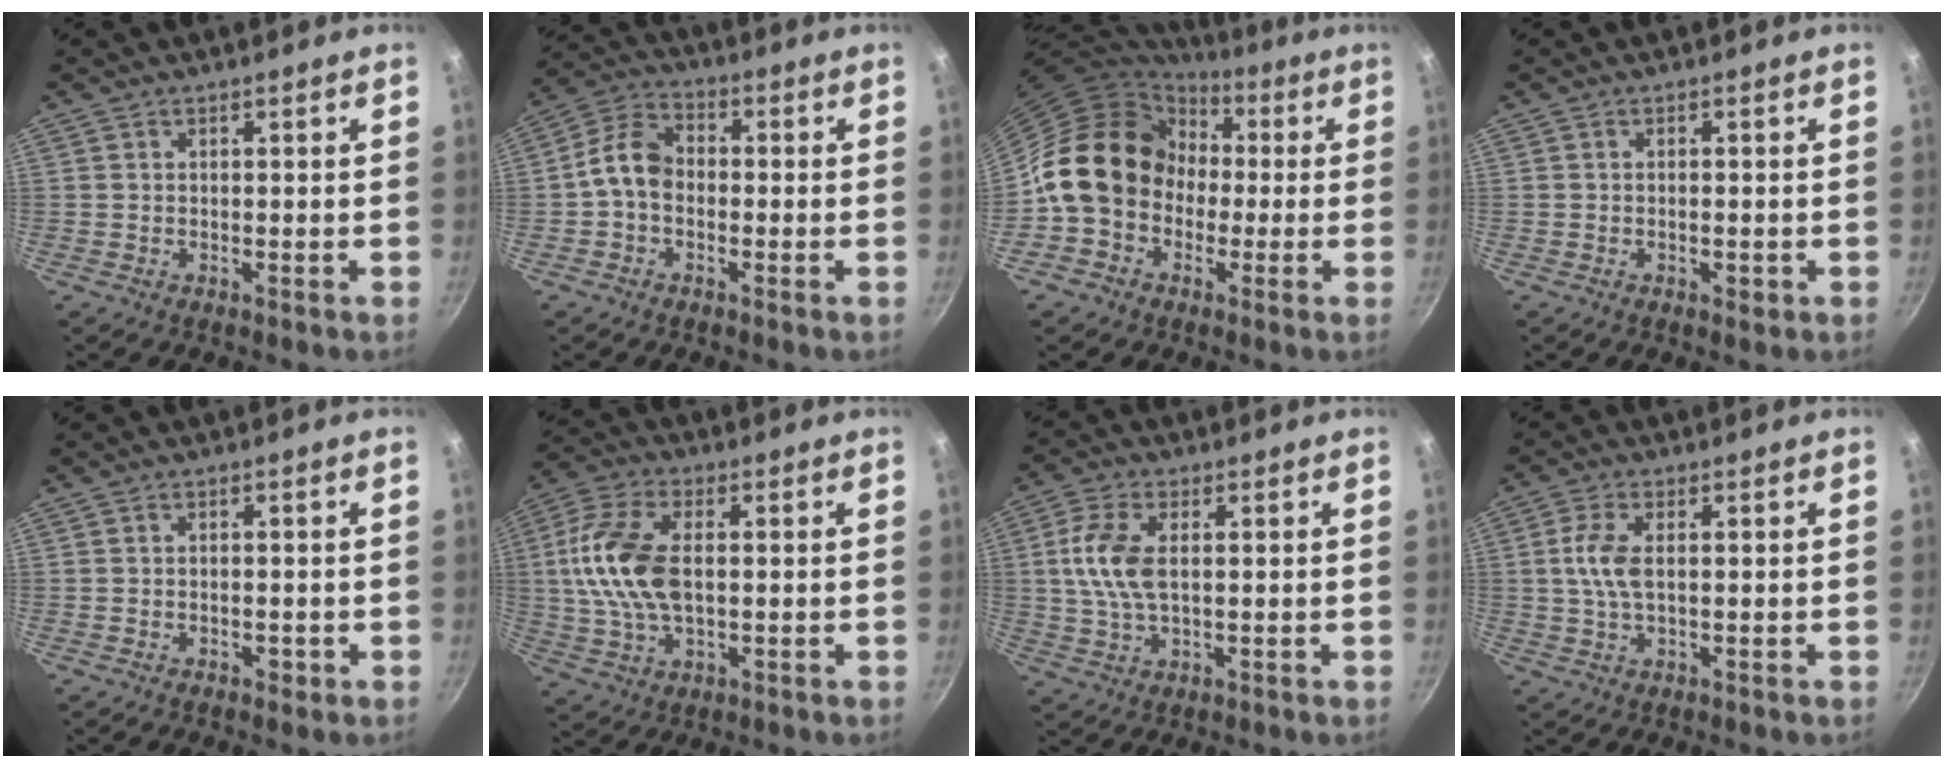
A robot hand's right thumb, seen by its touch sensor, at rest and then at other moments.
{"total": 7.5, "force": [-1.0, 5.4, 5.1], "torque": [-0.084, 0.028, -0.038]}
{"total": 17.2, "force": [-0.3, 14.4, 9.3], "torque": [-0.123, 0.049, -0.016]}
{"total": 1.6, "force": [-0.6, 0.9, 1.2], "torque": [-0.019, 0.001, -0.009]}
{"total": 1.7, "force": [-0.7, 1.0, 1.2], "torque": [-0.016, 0.003, -0.009]}
{"total": 14.3, "force": [0.9, 8.0, 11.8], "torque": [-0.234, 0.015, 0.008]}
{"total": 8.8, "force": [1.1, 4.6, 7.4], "torque": [-0.152, 0.007, 0.018]}
{"total": 5.6, "force": [0.6, 2.7, 4.9], "torque": [-0.106, 0.006, 0.009]}